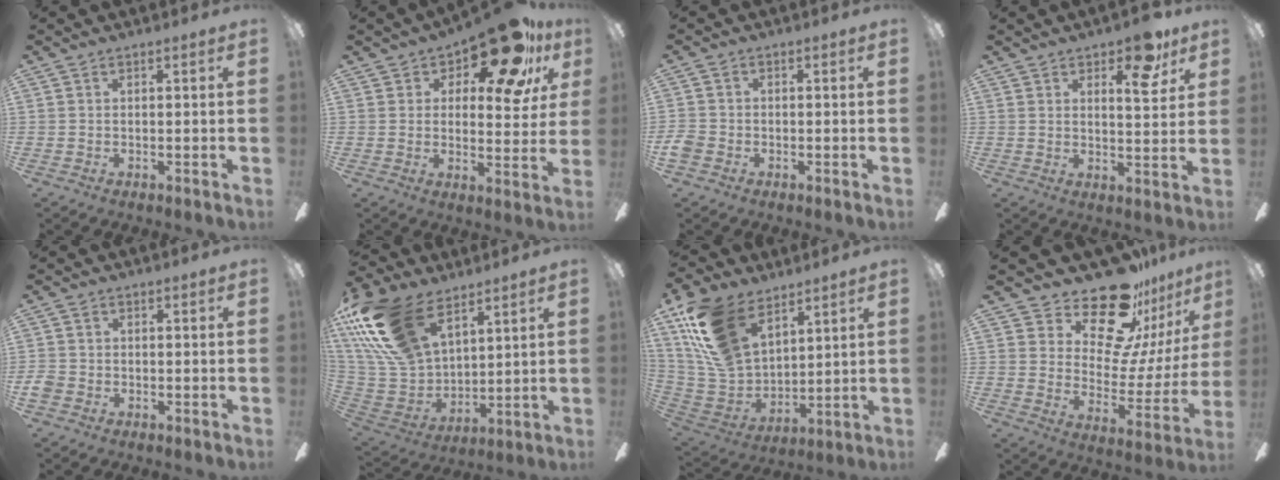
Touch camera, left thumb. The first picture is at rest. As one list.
[{"total": 18.7, "force": [12.3, 8.1, 11.4], "torque": [-0.155, -0.074, 0.206]}, {"total": 3.0, "force": [-1.4, 2.3, 1.3], "torque": [-0.025, 0.008, -0.026]}, {"total": 9.4, "force": [5.8, 4.1, 6.1], "torque": [-0.068, -0.022, 0.094]}, {"total": 2.4, "force": [-1.1, 1.9, 1.1], "torque": [-0.023, 0.005, -0.021]}, {"total": 24.5, "force": [13.9, 14.0, 14.5], "torque": [-0.347, -0.059, 0.254]}, {"total": 20.2, "force": [11.7, 11.9, 11.4], "torque": [-0.278, -0.045, 0.219]}, {"total": 20.6, "force": [16.2, 8.5, 9.4], "torque": [-0.159, -0.114, 0.282]}]